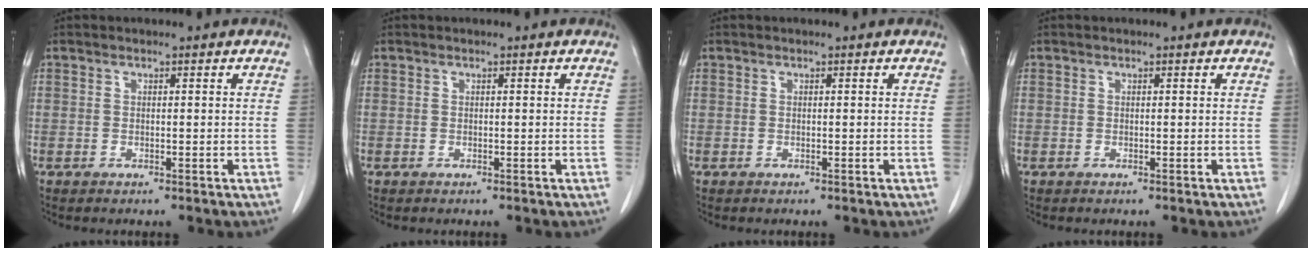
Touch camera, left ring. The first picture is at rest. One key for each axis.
{"total": 0.0}
{"total": 0.0}
{"total": 0.0}